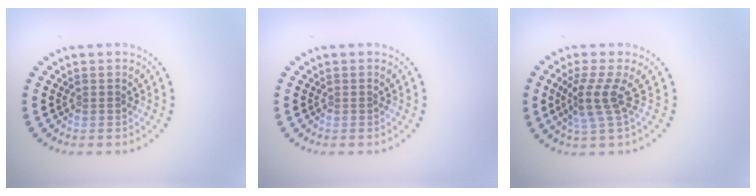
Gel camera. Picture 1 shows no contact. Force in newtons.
{"total": 0.0}
{"total": 3.0, "press": 2.0, "slide": 2.2}